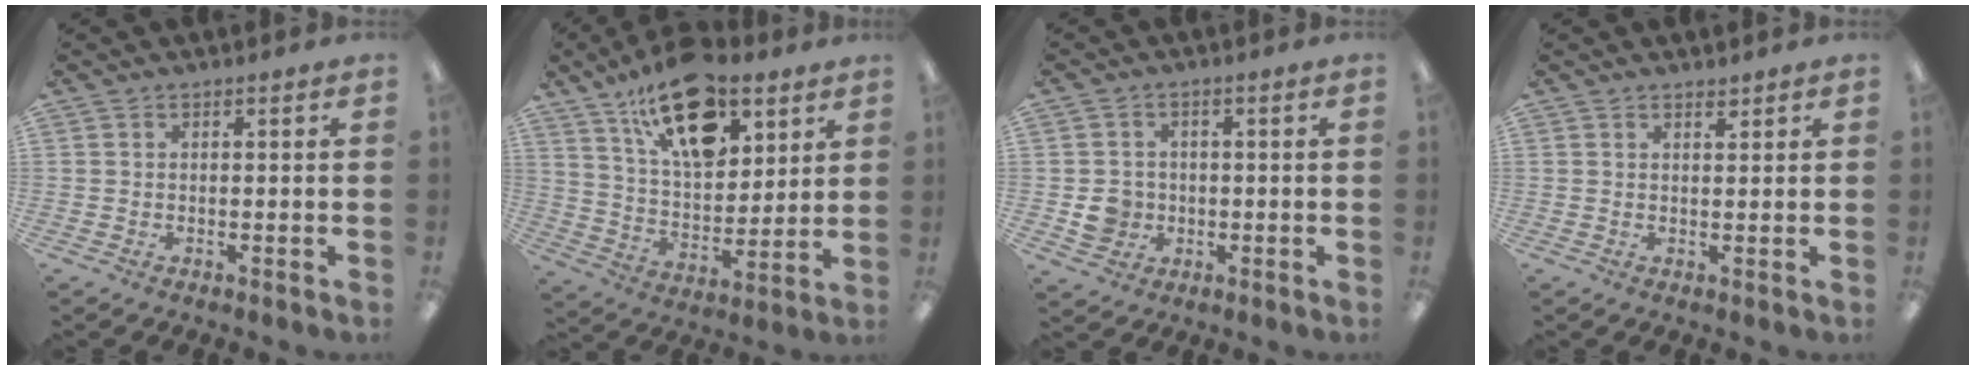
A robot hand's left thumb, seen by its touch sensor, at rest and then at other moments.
{"total": 20.3, "force": [12.4, 10.2, 12.4], "torque": [-0.191, -0.058, 0.212]}
{"total": 5.3, "force": [-0.9, 4.9, 1.8], "torque": [-0.019, 0.007, -0.012]}
{"total": 1.5, "force": [1.4, 0.4, 0.5], "torque": [-0.012, -0.001, 0.025]}